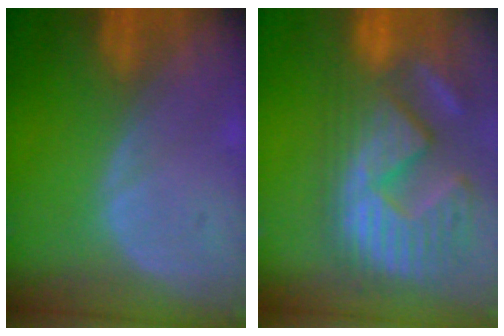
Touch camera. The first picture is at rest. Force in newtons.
{"total": 14.2, "press": 12.1, "slide": 7.5}